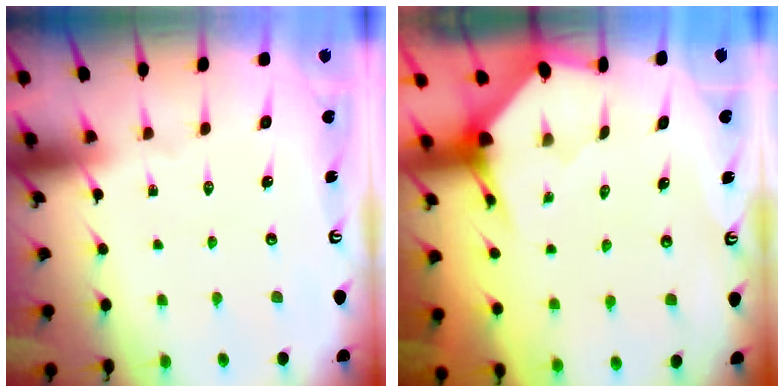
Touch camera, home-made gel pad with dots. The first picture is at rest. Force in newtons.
{"total": 3.5, "press": 3.5, "slide": 0.3}